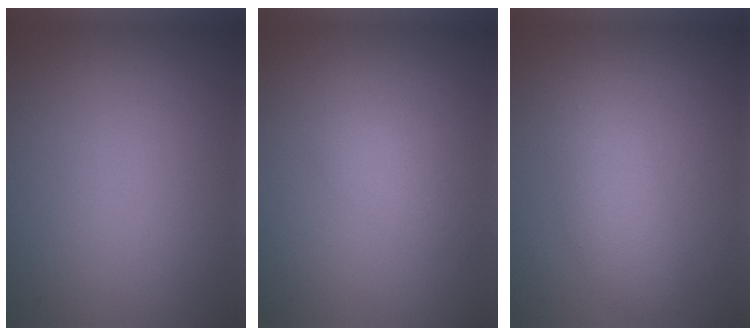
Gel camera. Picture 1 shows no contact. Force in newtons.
{"total": 1.5, "press": 1.5, "slide": 0.1}
{"total": 2.9, "press": 2.9, "slide": 0.1}